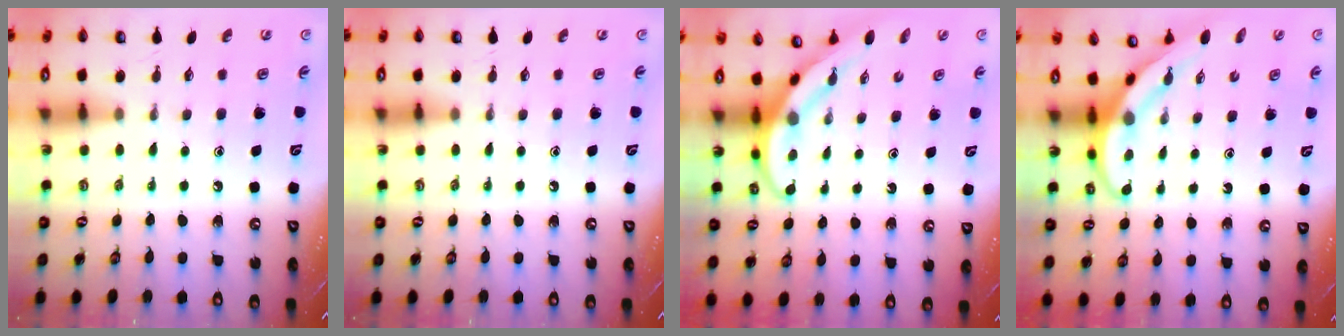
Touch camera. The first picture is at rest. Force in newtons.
{"total": 0.0}
{"total": 3.9, "press": 3.9, "slide": 0.4}
{"total": 4.0, "press": 4.0, "slide": 0.4}